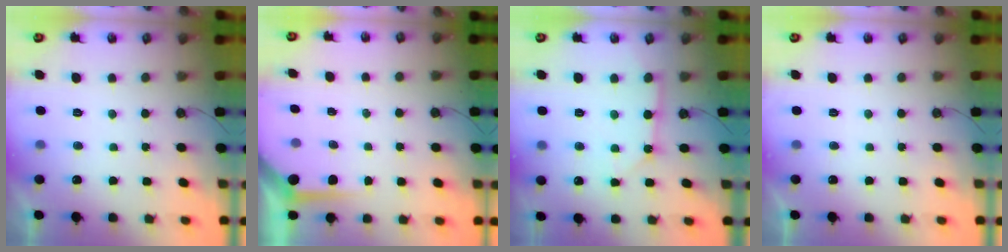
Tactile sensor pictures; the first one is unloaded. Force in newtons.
{"total": 4.2, "press": 4.2, "slide": 0.4}
{"total": 3.9, "press": 3.8, "slide": 0.3}
{"total": 0.0}